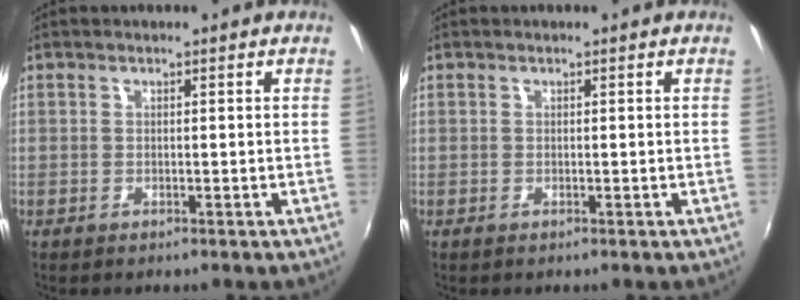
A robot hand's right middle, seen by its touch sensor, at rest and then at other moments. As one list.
[{"total": 0.0}]